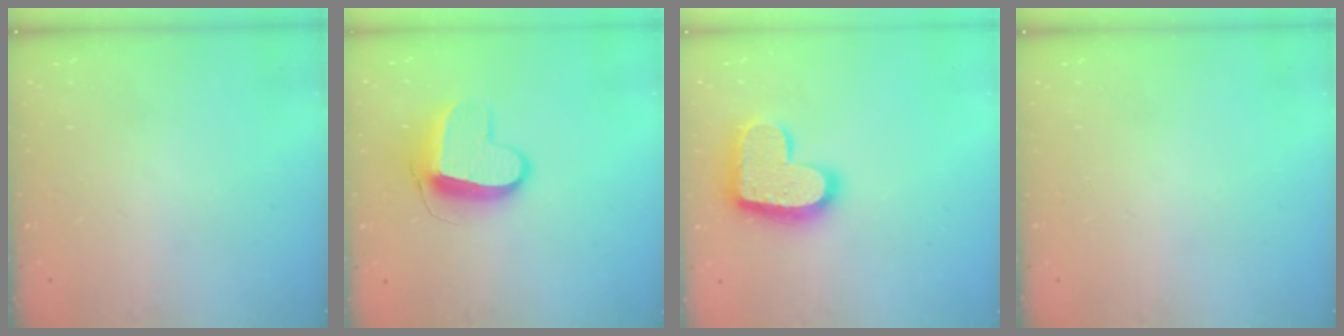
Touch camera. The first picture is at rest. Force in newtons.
{"total": 11.7, "press": 11.7, "slide": 0.9}
{"total": 20.1, "press": 20.1, "slide": 1.3}
{"total": 0.0}